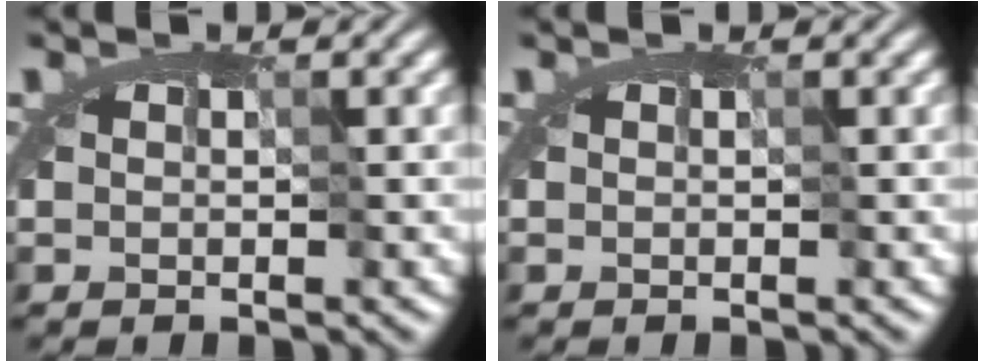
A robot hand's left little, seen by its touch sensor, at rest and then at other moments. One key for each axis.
{"total": 0.0}